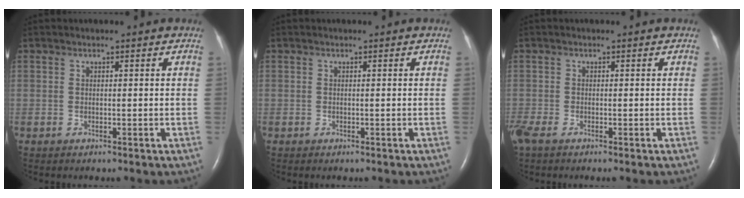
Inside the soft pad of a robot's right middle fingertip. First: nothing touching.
{"total": 0.0}
{"total": 2.3, "force": [-1.7, 0.6, 1.4], "torque": [-0.041, -0.009, -0.035]}